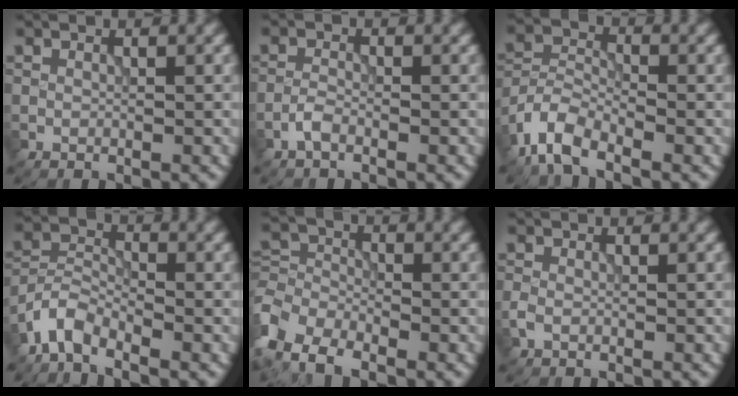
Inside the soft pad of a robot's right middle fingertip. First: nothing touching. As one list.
[{"total": 1.3, "force": [-1.0, 0.4, 0.8], "torque": [-0.020, 0.003, -0.024]}, {"total": 4.8, "force": [-3.5, 1.9, 2.7], "torque": [-0.056, -0.002, -0.081]}, {"total": 3.5, "force": [-2.9, 1.3, 1.5], "torque": [-0.031, 0.006, -0.072]}, {"total": 5.2, "force": [-3.3, 2.9, 2.7], "torque": [-0.048, 0.003, -0.077]}, {"total": 1.1, "force": [-0.6, 0.6, 0.6], "torque": [-0.018, 0.000, -0.016]}]